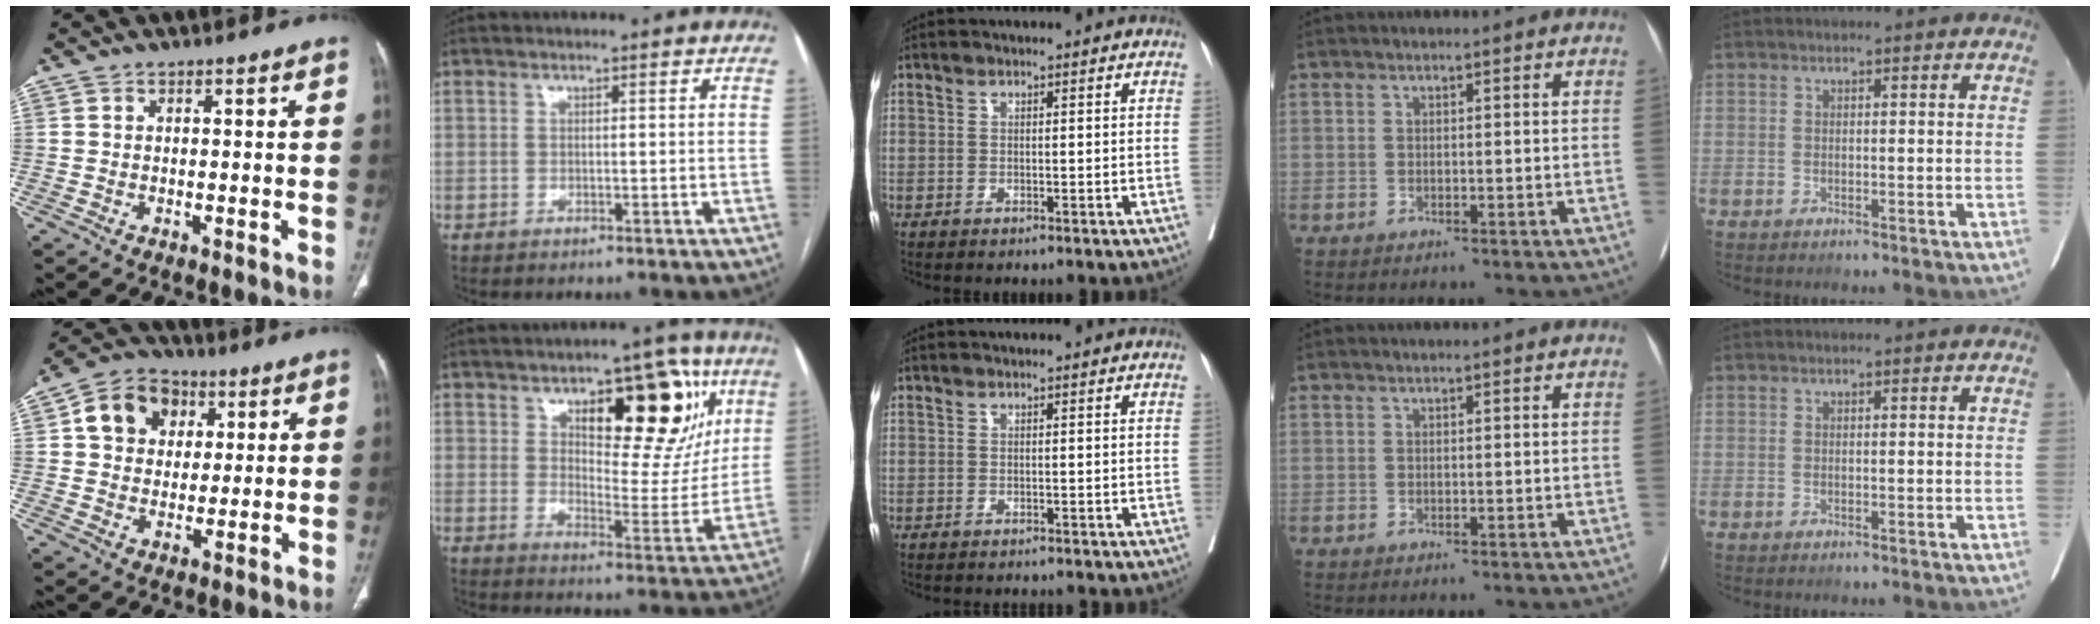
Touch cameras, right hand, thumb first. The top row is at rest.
{"thumb": {"total": 10.9, "force": [3.3, 8.8, 5.4], "torque": [-0.063, -0.001, 0.048]}, "index": {"total": 17.9, "force": [8.2, 7.2, 14.2], "torque": [-0.173, 0.011, 0.122]}, "middle": {"total": 3.8, "force": [-3.6, 0.5, 1.0], "torque": [-0.005, -0.007, -0.046]}}